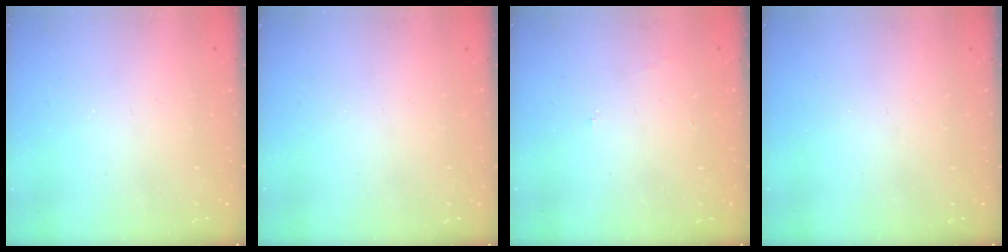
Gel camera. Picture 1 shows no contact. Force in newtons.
{"total": 0.0}
{"total": 4.3, "press": 4.3, "slide": 0.4}
{"total": 0.0}